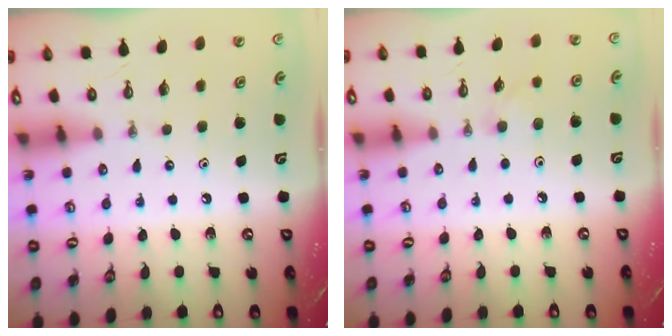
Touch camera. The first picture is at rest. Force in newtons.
{"total": 3.8, "press": 3.7, "slide": 0.9}